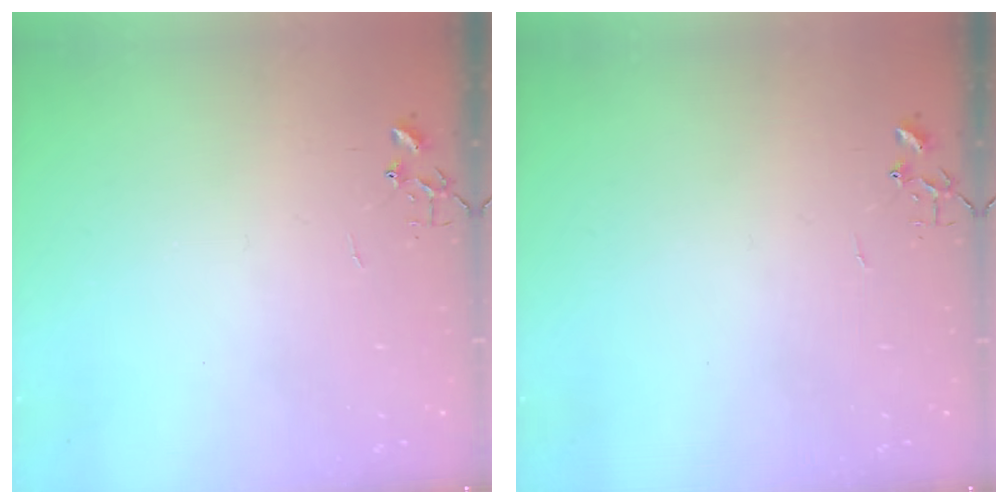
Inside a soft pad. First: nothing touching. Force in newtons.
{"total": 0.0}